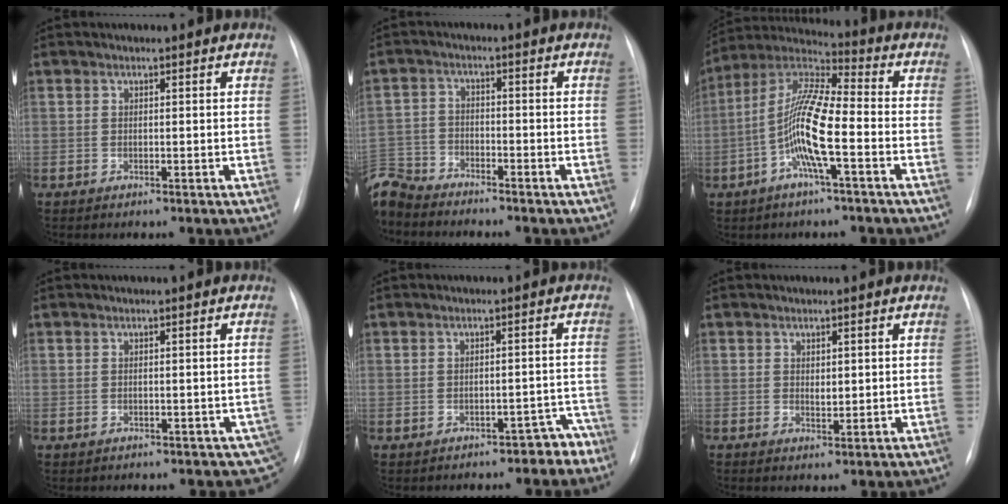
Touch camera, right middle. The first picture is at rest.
{"total": 8.8, "force": [-8.3, 2.5, 1.0], "torque": [-0.030, 0.000, -0.157]}
{"total": 11.8, "force": [-3.0, 1.4, 11.4], "torque": [-0.231, 0.010, -0.064]}
{"total": 3.1, "force": [-1.1, 2.1, 1.9], "torque": [-0.011, 0.009, -0.004]}
{"total": 3.3, "force": [-2.6, 1.7, 1.0], "torque": [-0.006, 0.030, -0.025]}
{"total": 1.6, "force": [0.4, 0.9, 1.2], "torque": [-0.018, -0.006, 0.009]}